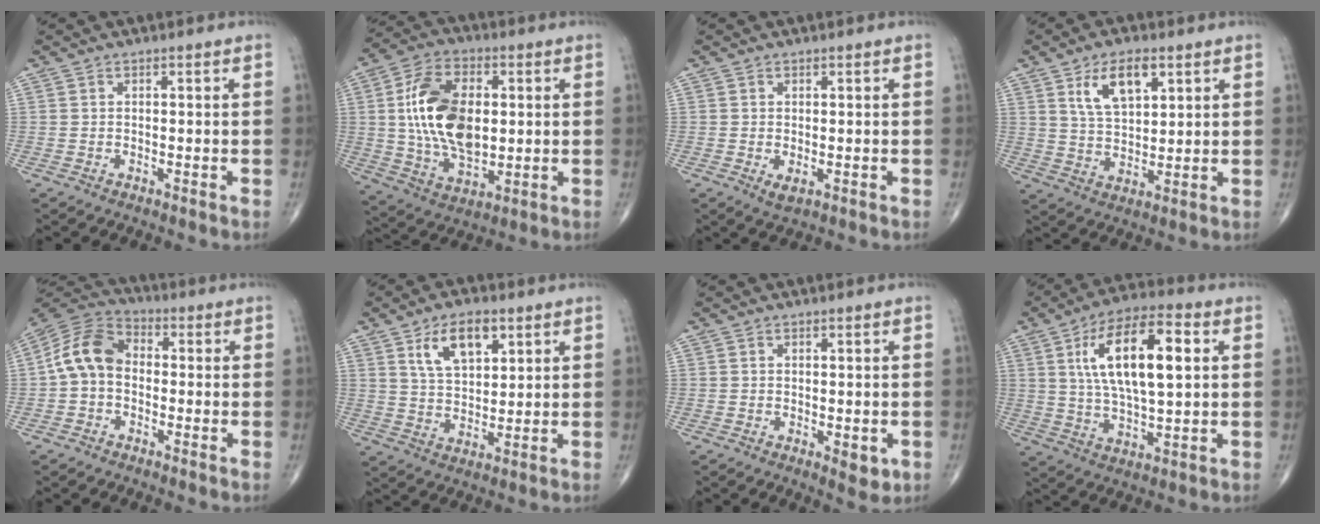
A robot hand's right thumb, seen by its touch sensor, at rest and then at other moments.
{"total": 17.3, "force": [1.8, 10.1, 13.9], "torque": [-0.242, -0.002, 0.036]}
{"total": 1.8, "force": [-0.3, 0.9, 1.5], "torque": [-0.026, -0.005, 0.000]}
{"total": 9.0, "force": [4.3, 4.3, 6.7], "torque": [-0.107, -0.016, 0.083]}
{"total": 9.9, "force": [-0.6, 7.2, 6.7], "torque": [-0.120, 0.029, -0.029]}
{"total": 10.0, "force": [4.9, 5.2, 6.9], "torque": [-0.102, -0.017, 0.090]}
{"total": 4.0, "force": [-1.0, 1.7, 3.5], "torque": [-0.038, -0.009, -0.007]}
{"total": 16.9, "force": [4.2, 6.5, 15.0], "torque": [-0.256, 0.004, 0.071]}